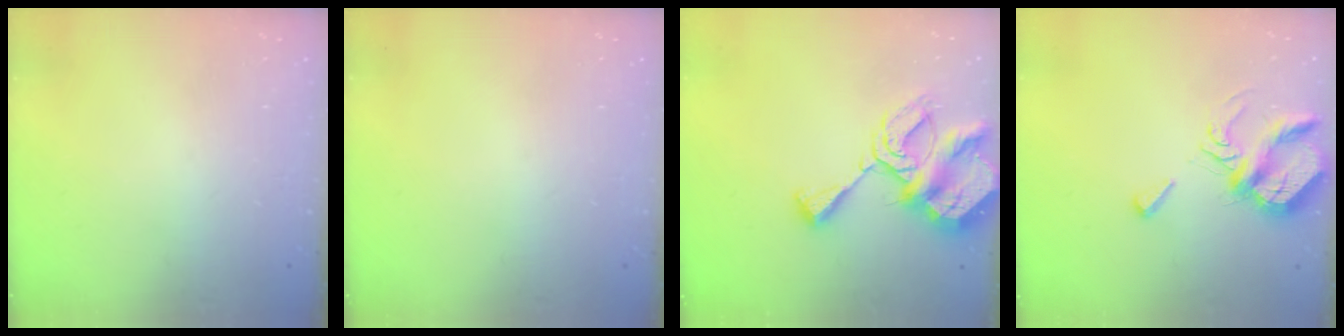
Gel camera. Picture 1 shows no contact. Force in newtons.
{"total": 0.0}
{"total": 11.1, "press": 11.0, "slide": 1.2}
{"total": 7.2, "press": 7.2, "slide": 0.3}